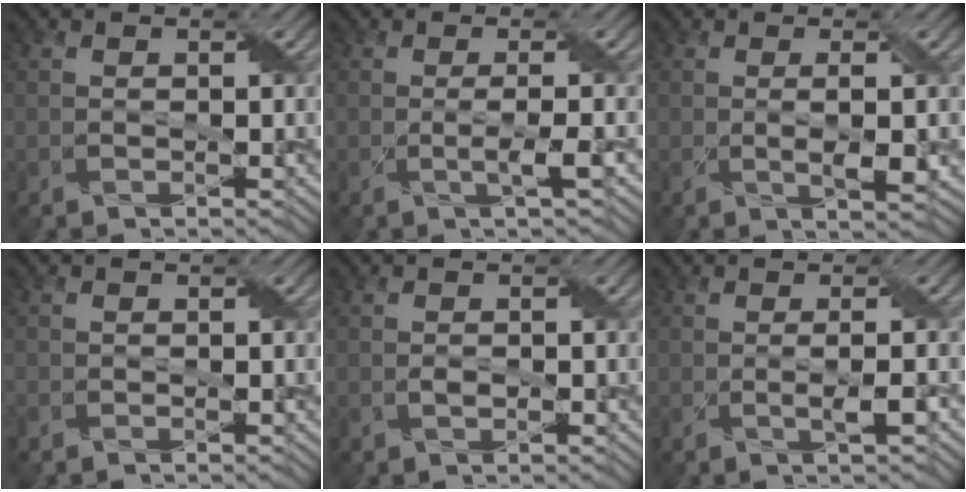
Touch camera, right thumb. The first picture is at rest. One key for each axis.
{"total": 2.3, "fx": -0.3, "fy": 0.2, "fz": 2.3, "tx": -0.045, "ty": 0.003, "tz": -0.009}
{"total": 2.6, "fx": 0.0, "fy": 0.4, "fz": 2.6, "tx": -0.051, "ty": 0.000, "tz": 0.004}
{"total": 0.5, "fx": -0.3, "fy": 0.4, "fz": 0.2, "tx": -0.005, "ty": -0.003, "tz": -0.002}
{"total": 1.0, "fx": -0.2, "fy": 0.6, "fz": 0.7, "tx": -0.014, "ty": -0.001, "tz": -0.002}
{"total": 1.7, "fx": -0.2, "fy": 0.1, "fz": 1.7, "tx": -0.035, "ty": 0.003, "tz": -0.004}